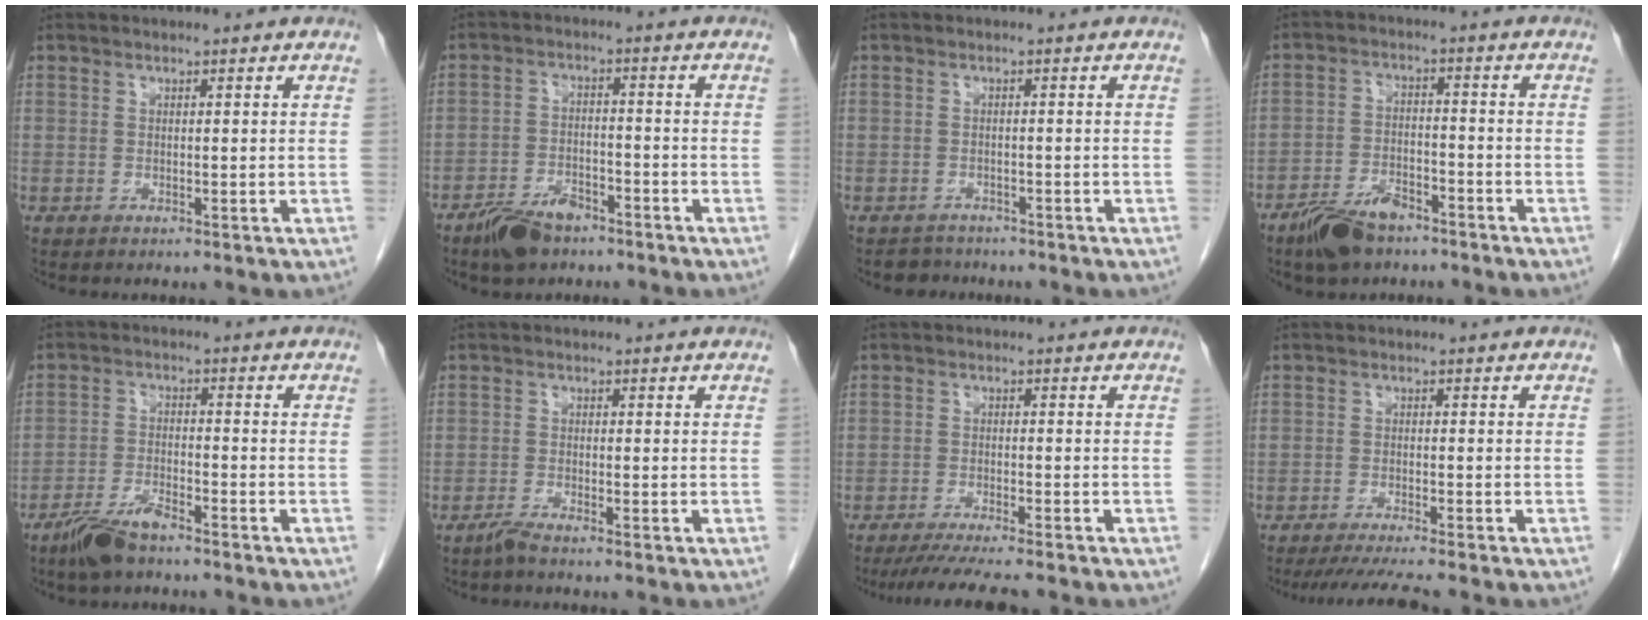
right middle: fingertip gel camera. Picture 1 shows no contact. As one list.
[{"total": 5.9, "force": [-4.5, 2.1, 3.1], "torque": [-0.065, -0.003, -0.080]}, {"total": 2.5, "force": [-2.2, 1.1, -0.5], "torque": [0.001, -0.001, -0.036]}, {"total": 7.0, "force": [-5.2, 2.8, 3.7], "torque": [-0.077, -0.004, -0.092]}, {"total": 5.7, "force": [-4.6, 1.1, 3.2], "torque": [-0.072, -0.009, -0.089]}, {"total": 1.7, "force": [-1.5, -0.3, 0.8], "torque": [-0.022, -0.003, -0.033]}, {"total": 9.3, "force": [-8.0, 0.0, 4.6], "torque": [-0.061, -0.022, -0.125]}, {"total": 7.7, "force": [-6.8, -0.8, 3.6], "torque": [-0.047, -0.022, -0.108]}]